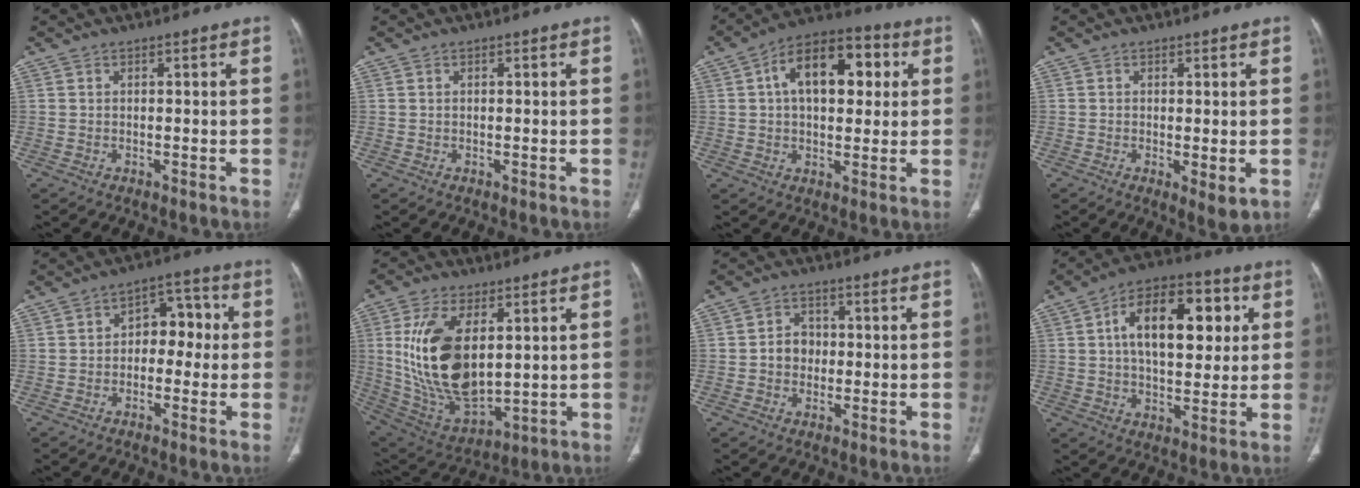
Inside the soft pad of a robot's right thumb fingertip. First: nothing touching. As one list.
[{"total": 0.0}, {"total": 16.1, "force": [3.9, 9.2, 12.6], "torque": [-0.164, 0.022, 0.055]}, {"total": 3.7, "force": [-0.7, 1.3, 3.4], "torque": [-0.056, -0.015, -0.009]}, {"total": 7.6, "force": [-0.2, 5.2, 5.4], "torque": [-0.038, 0.033, -0.016]}, {"total": 20.0, "force": [3.9, 10.5, 16.5], "torque": [-0.312, -0.023, 0.090]}, {"total": 4.2, "force": [-0.3, 3.6, 2.1], "torque": [-0.014, 0.012, -0.012]}, {"total": 17.8, "force": [4.2, 9.8, 14.2], "torque": [-0.189, 0.013, 0.061]}]